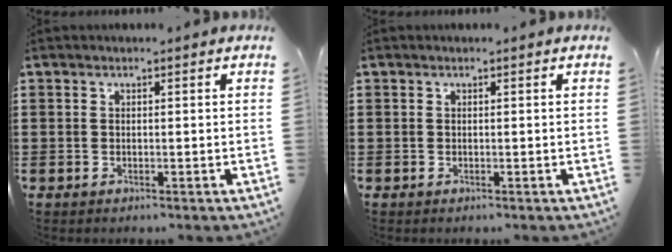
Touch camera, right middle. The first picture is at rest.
{"total": 0.0}